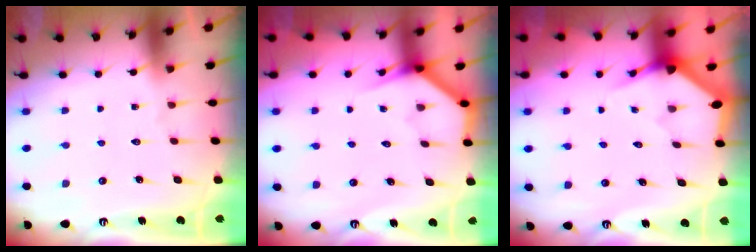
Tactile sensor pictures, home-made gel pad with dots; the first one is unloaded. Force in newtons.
{"total": 3.9, "press": 3.9, "slide": 0.4}
{"total": 3.4, "press": 3.4, "slide": 0.1}